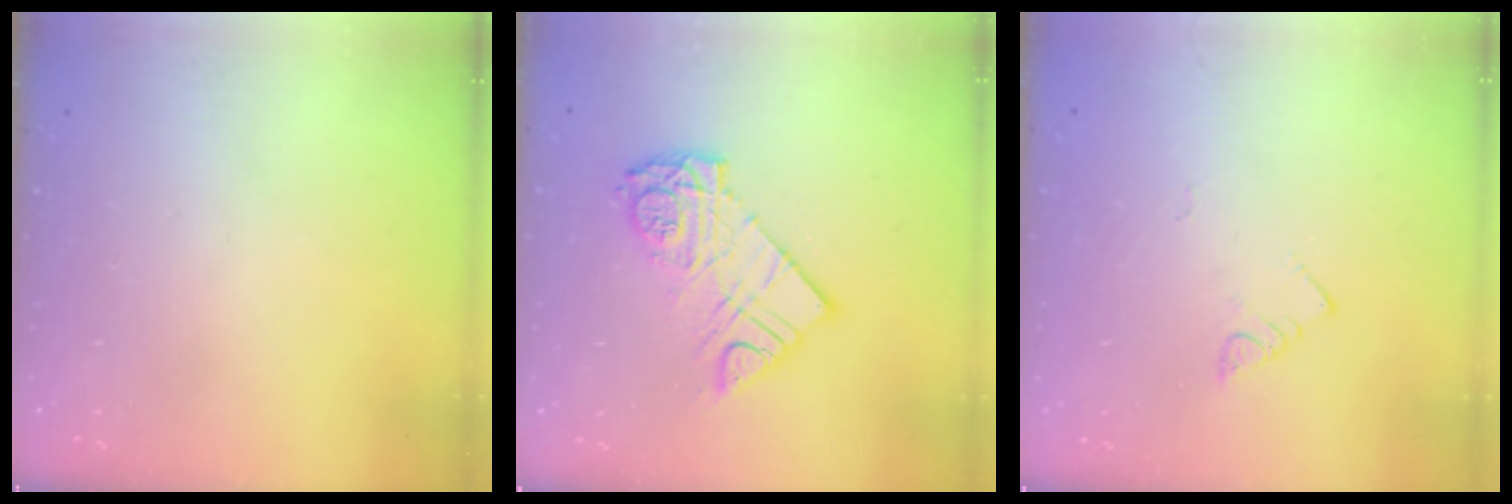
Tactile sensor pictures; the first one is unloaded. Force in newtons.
{"total": 12.6, "press": 12.5, "slide": 1.1}
{"total": 2.7, "press": 2.7, "slide": 0.4}